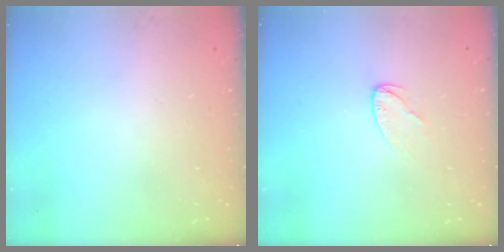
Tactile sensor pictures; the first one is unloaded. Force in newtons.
{"total": 4.8, "press": 4.8, "slide": 0.4}